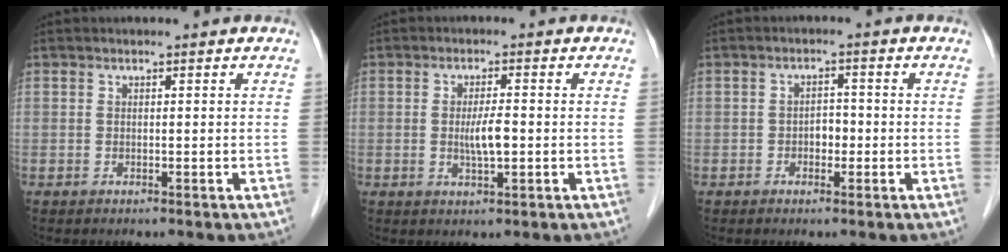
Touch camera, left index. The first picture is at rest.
{"total": 3.6, "force": [-0.6, 0.6, 3.5], "torque": [-0.072, -0.007, -0.008]}
{"total": 2.3, "force": [-0.9, 1.4, 1.5], "torque": [-0.020, 0.004, -0.015]}